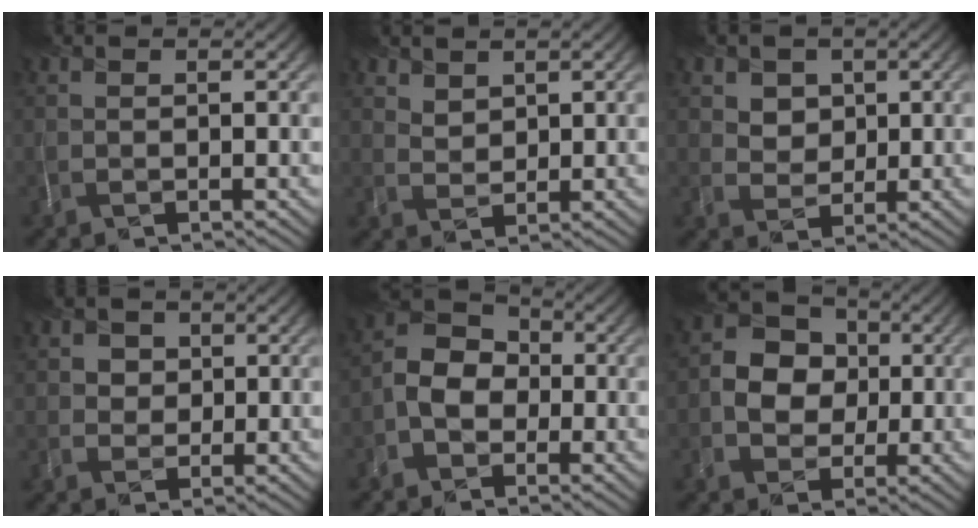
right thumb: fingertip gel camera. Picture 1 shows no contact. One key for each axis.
{"total": 2.7, "fx": 2.3, "fy": 1.5, "fz": 0.4, "tx": -0.012, "ty": -0.006, "tz": 0.057}
{"total": 3.7, "fx": 1.9, "fy": 3.1, "fz": 0.7, "tx": -0.032, "ty": -0.020, "tz": 0.044}
{"total": 2.6, "fx": 0.7, "fy": 2.5, "fz": 0.0, "tx": 0.000, "ty": -0.011, "tz": 0.016}
{"total": 5.2, "fx": -1.8, "fy": 4.2, "fz": 2.5, "tx": -0.049, "ty": 0.001, "tz": -0.041}
{"total": 5.8, "fx": 0.0, "fy": 5.3, "fz": 2.5, "tx": -0.046, "ty": 0.004, "tz": -0.005}